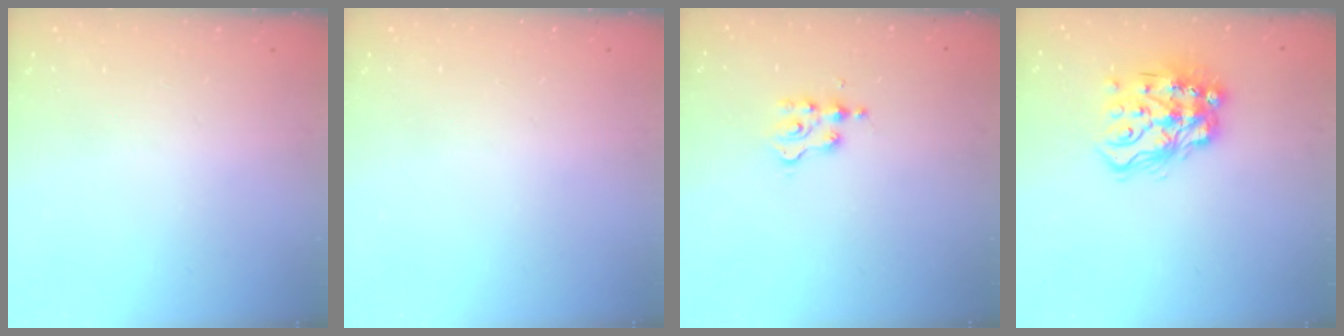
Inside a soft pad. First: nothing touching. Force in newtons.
{"total": 0.0}
{"total": 2.9, "press": 2.9, "slide": 0.2}
{"total": 15.7, "press": 15.7, "slide": 1.0}